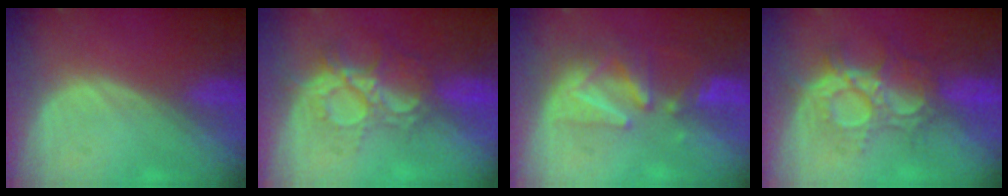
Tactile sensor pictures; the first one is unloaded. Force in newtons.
{"total": 9.3, "press": 7.8, "slide": 5.0}
{"total": 8.2, "press": 7.4, "slide": 3.6}
{"total": 8.8, "press": 8.5, "slide": 2.3}